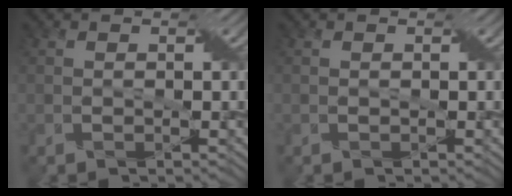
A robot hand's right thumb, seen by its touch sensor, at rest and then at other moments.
{"total": 0.0}